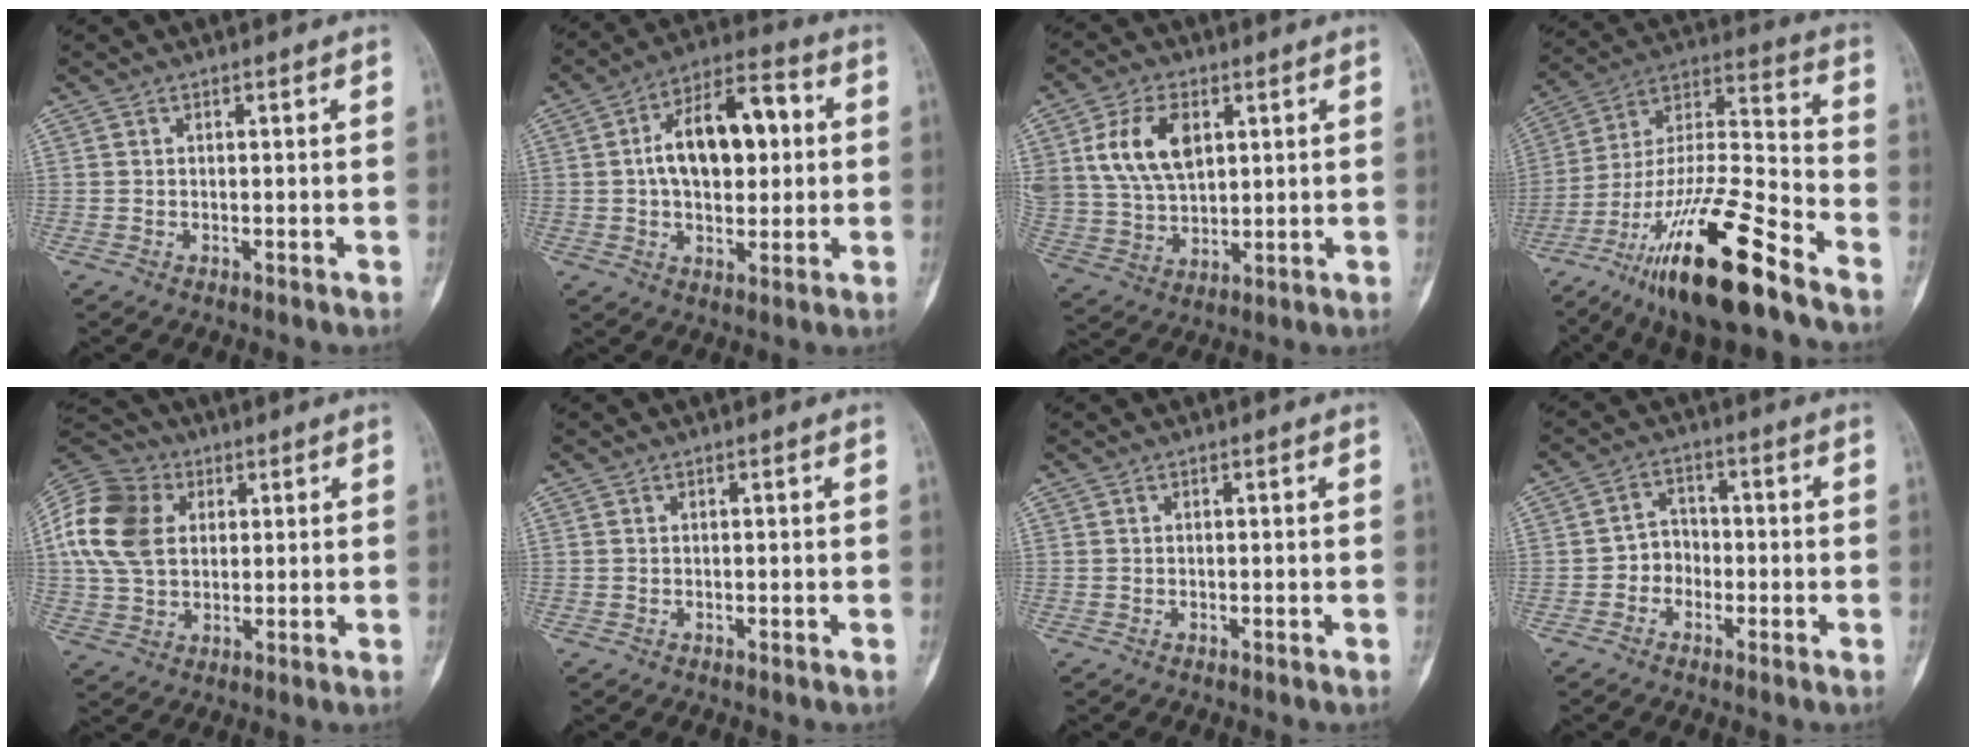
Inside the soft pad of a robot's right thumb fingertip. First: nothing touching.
{"total": 15.5, "force": [1.8, 8.6, 12.8], "torque": [-0.183, 0.026, 0.023]}
{"total": 12.6, "force": [4.3, 7.8, 9.0], "torque": [-0.160, -0.008, 0.093]}
{"total": 23.4, "force": [-15.1, 4.8, 17.2], "torque": [-0.338, 0.064, -0.268]}
{"total": 16.9, "force": [3.8, 12.6, 10.6], "torque": [-0.214, 0.013, 0.069]}
{"total": 0.0}
{"total": 0.0}
{"total": 4.5, "force": [-1.5, 3.9, 1.7], "torque": [-0.004, 0.020, -0.035]}